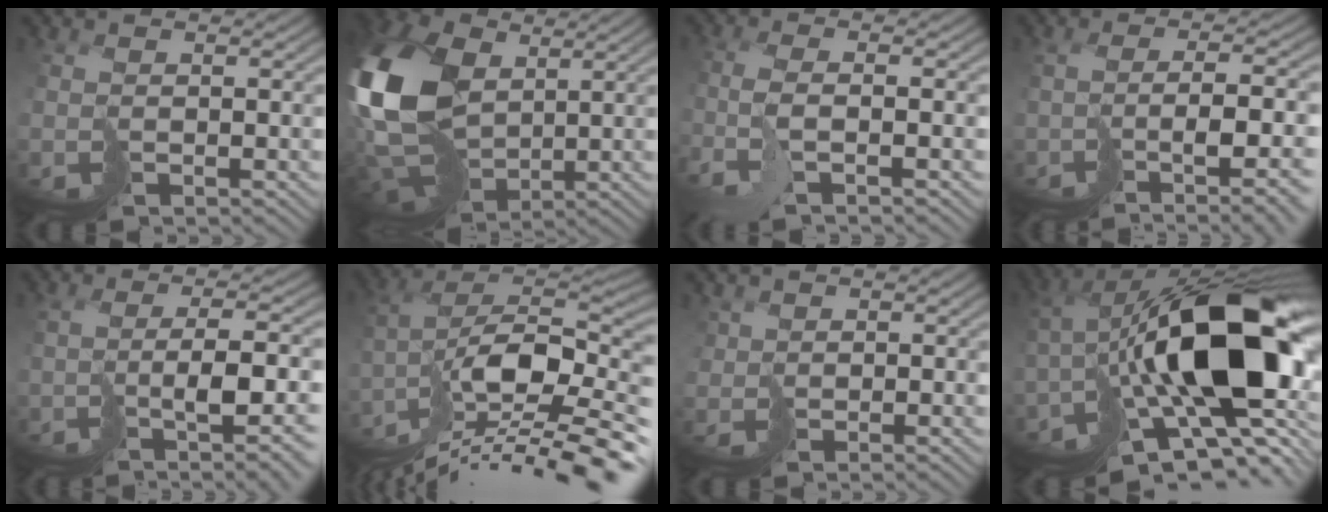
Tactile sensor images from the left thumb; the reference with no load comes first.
{"total": 17.7, "force": [2.5, 12.3, 12.5], "torque": [-0.327, 0.008, 0.050]}
{"total": 3.7, "force": [-1.8, 0.0, 3.3], "torque": [-0.062, 0.003, -0.048]}
{"total": 9.8, "force": [-3.8, 2.6, 8.7], "torque": [-0.140, -0.022, -0.035]}
{"total": 8.3, "force": [-2.0, 1.8, 7.9], "torque": [-0.124, -0.009, -0.023]}
{"total": 15.8, "force": [-9.7, 5.7, 11.1], "torque": [-0.214, 0.005, -0.164]}
{"total": 1.3, "force": [0.7, 1.1, -0.3], "torque": [-0.002, -0.003, 0.006]}
{"total": 20.0, "force": [-4.0, 9.6, 17.1], "torque": [-0.284, -0.017, -0.051]}